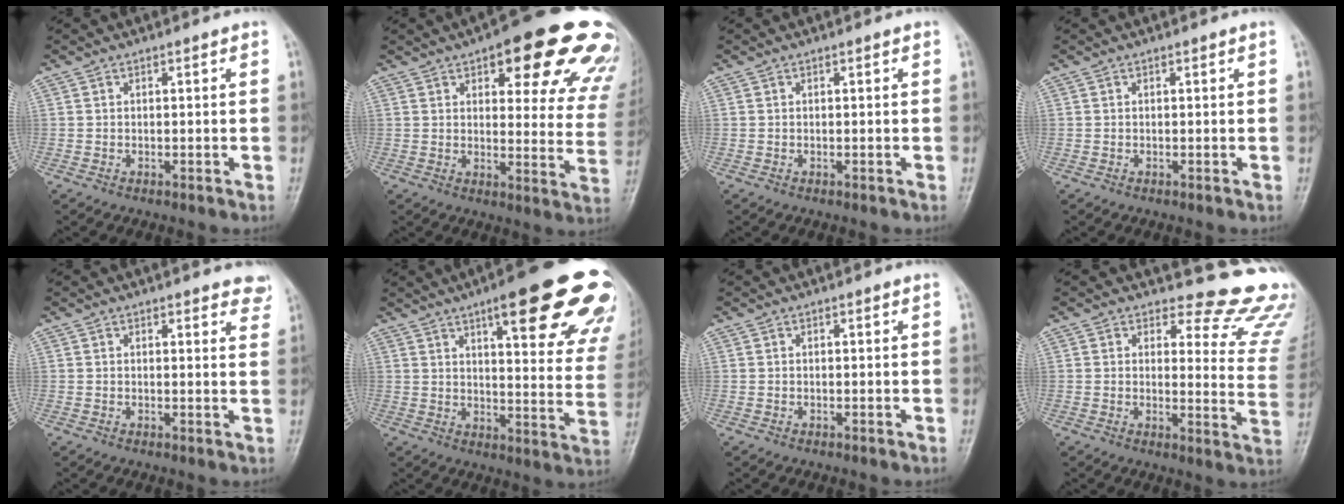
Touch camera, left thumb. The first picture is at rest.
{"total": 23.6, "force": [13.8, 8.4, 17.2], "torque": [-0.165, -0.040, 0.157]}
{"total": 0.0}
{"total": 0.0}
{"total": 4.7, "force": [3.9, 1.6, 2.0], "torque": [0.004, -0.015, 0.034]}
{"total": 26.2, "force": [15.1, 6.5, 20.4], "torque": [-0.208, -0.041, 0.189]}
{"total": 0.0}
{"total": 14.9, "force": [13.8, 4.8, 2.9], "torque": [0.020, -0.147, 0.123]}